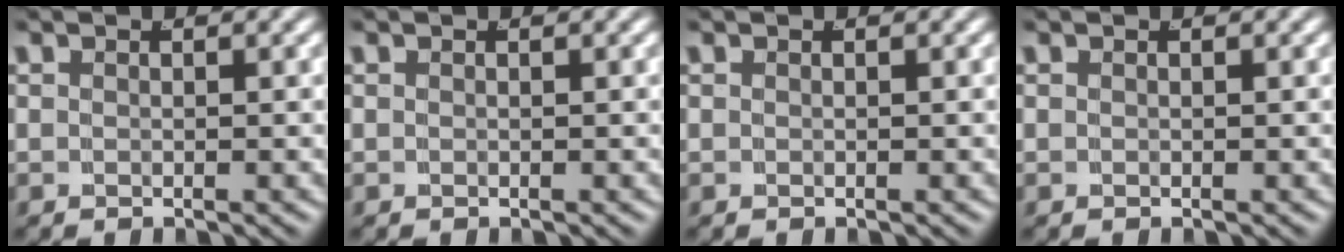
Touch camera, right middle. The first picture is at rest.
{"total": 0.0}
{"total": 0.0}
{"total": 0.0}